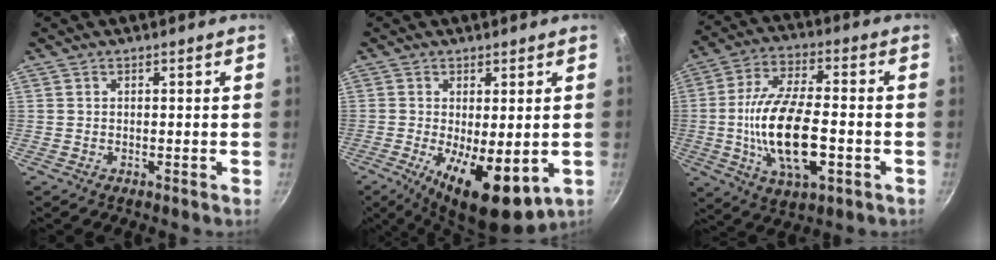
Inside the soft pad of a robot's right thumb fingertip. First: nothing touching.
{"total": 12.3, "force": [-2.5, 4.8, 11.1], "torque": [-0.171, -0.015, -0.027]}
{"total": 18.2, "force": [-3.4, 8.0, 16.0], "torque": [-0.291, 0.016, -0.063]}